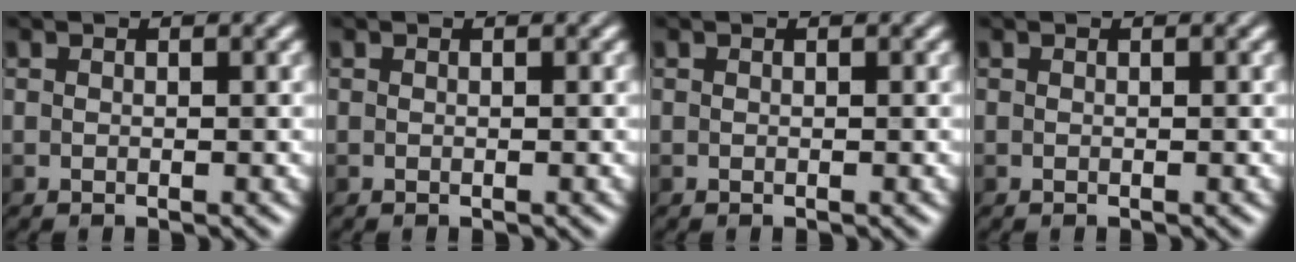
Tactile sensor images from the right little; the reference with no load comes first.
{"total": 0.0}
{"total": 0.0}
{"total": 0.0}